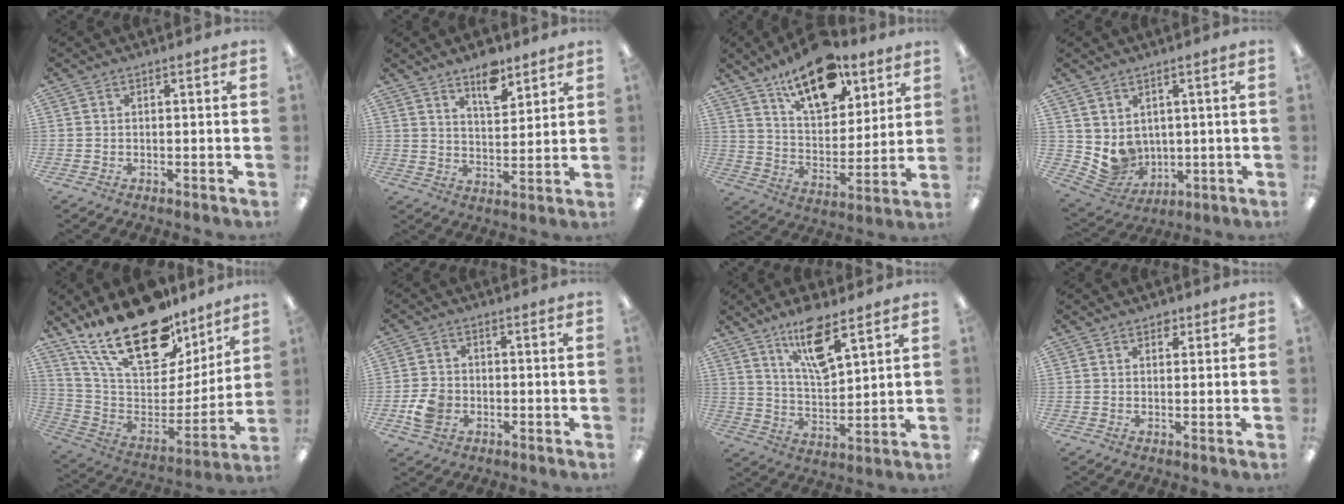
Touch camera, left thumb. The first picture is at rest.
{"total": 8.8, "force": [6.6, 3.7, 4.6], "torque": [-0.058, -0.039, 0.111]}
{"total": 18.1, "force": [12.4, 8.7, 10.0], "torque": [-0.151, -0.066, 0.214]}
{"total": 6.9, "force": [3.6, 5.8, 1.1], "torque": [-0.039, -0.037, 0.078]}
{"total": 26.8, "force": [19.2, 11.4, 14.8], "torque": [-0.255, -0.128, 0.336]}
{"total": 6.1, "force": [-1.9, 4.8, 3.3], "torque": [-0.064, 0.005, -0.035]}
{"total": 13.2, "force": [9.0, 4.3, 8.6], "torque": [-0.145, -0.041, 0.153]}
{"total": 2.3, "force": [1.5, 1.4, 1.1], "torque": [-0.006, -0.003, 0.023]}